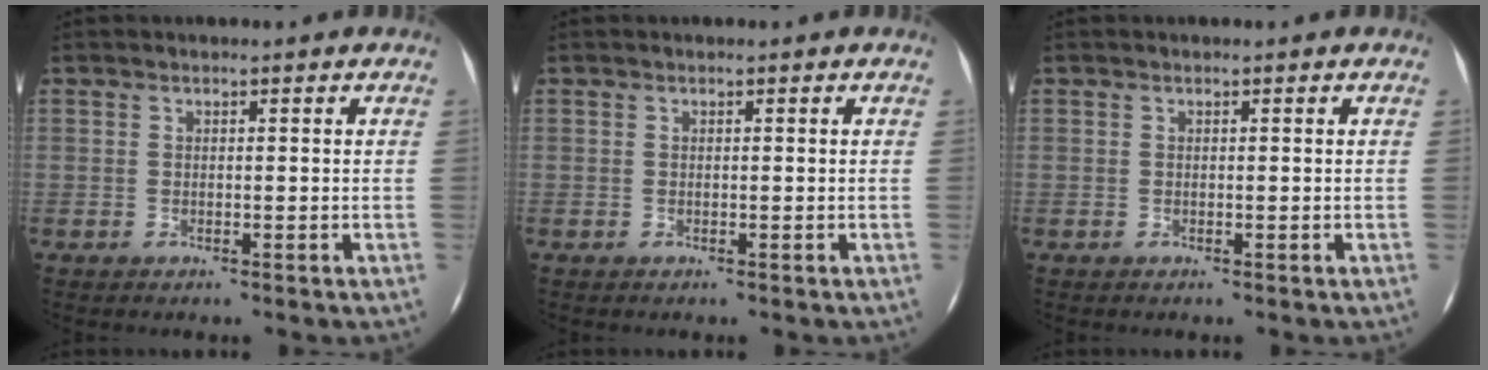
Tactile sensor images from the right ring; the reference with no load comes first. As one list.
[{"total": 0.0}, {"total": 0.0}]